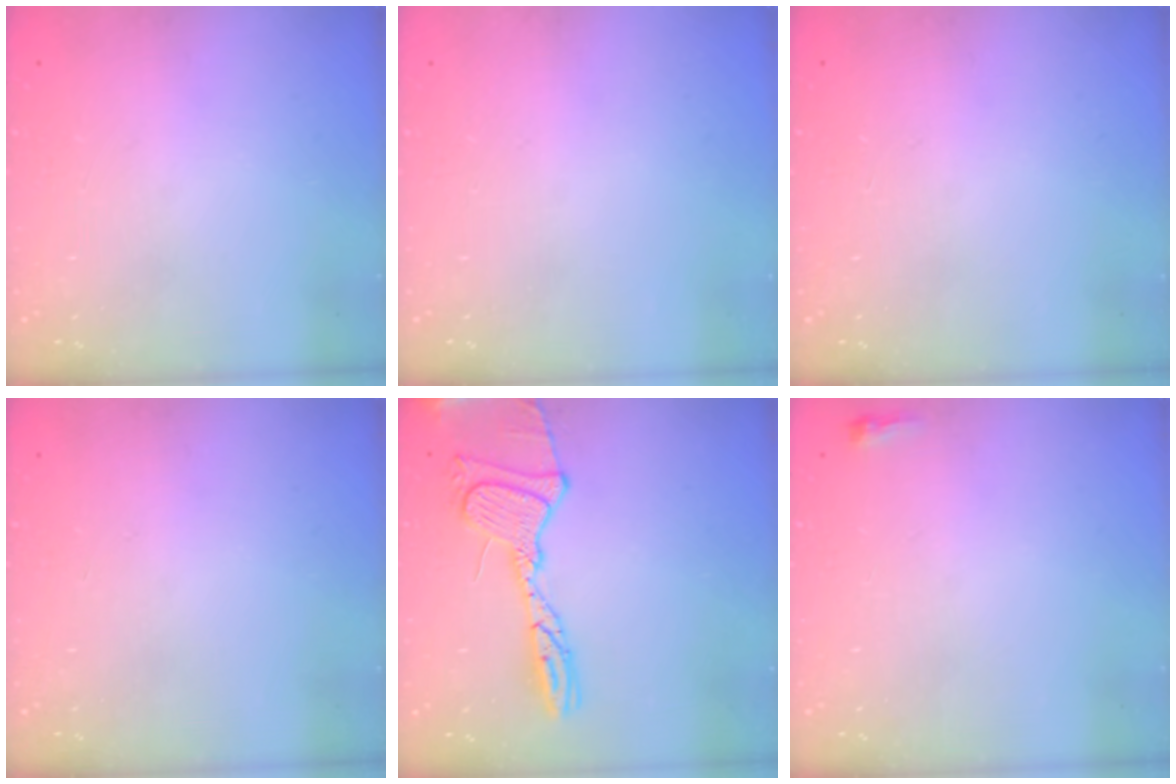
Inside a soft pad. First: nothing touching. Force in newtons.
{"total": 0.0}
{"total": 0.0}
{"total": 0.0}
{"total": 17.1, "press": 17.1, "slide": 1.5}
{"total": 2.4, "press": 2.4, "slide": 0.6}